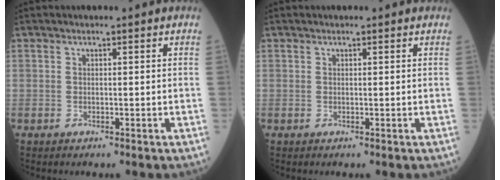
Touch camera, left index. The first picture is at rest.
{"total": 0.9, "force": [0.8, 0.4, 0.1], "torque": [-0.011, 0.005, 0.007]}